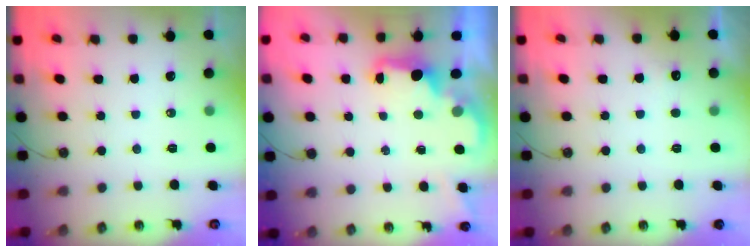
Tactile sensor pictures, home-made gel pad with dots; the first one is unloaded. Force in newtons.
{"total": 2.2, "press": 2.0, "slide": 0.8}
{"total": 4.3, "press": 4.2, "slide": 1.1}